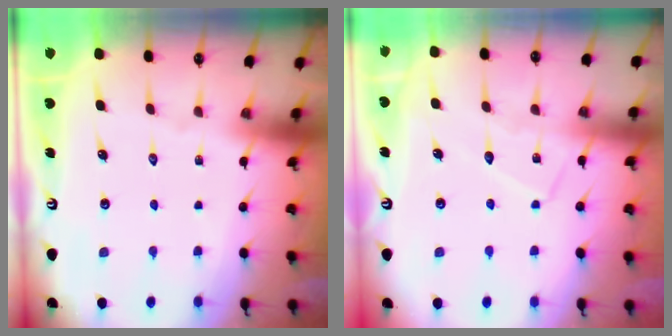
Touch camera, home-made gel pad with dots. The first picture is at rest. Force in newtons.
{"total": 7.0, "press": 7.0, "slide": 0.5}